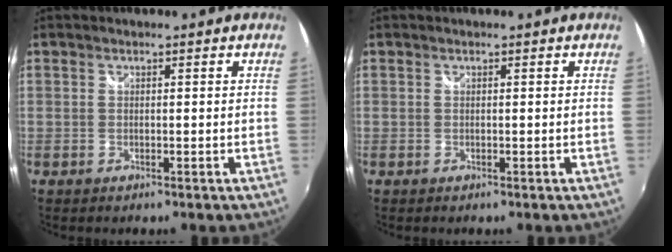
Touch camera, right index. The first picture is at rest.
{"total": 0.0}